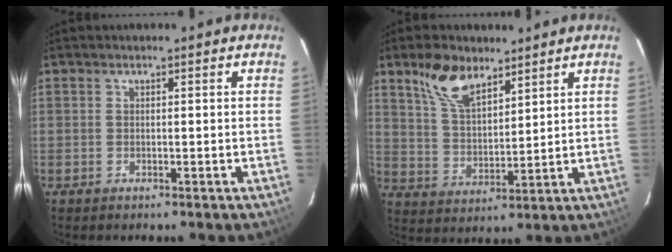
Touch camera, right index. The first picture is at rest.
{"total": 10.0, "force": [6.7, 4.8, 5.6], "torque": [-0.105, 0.012, 0.134]}